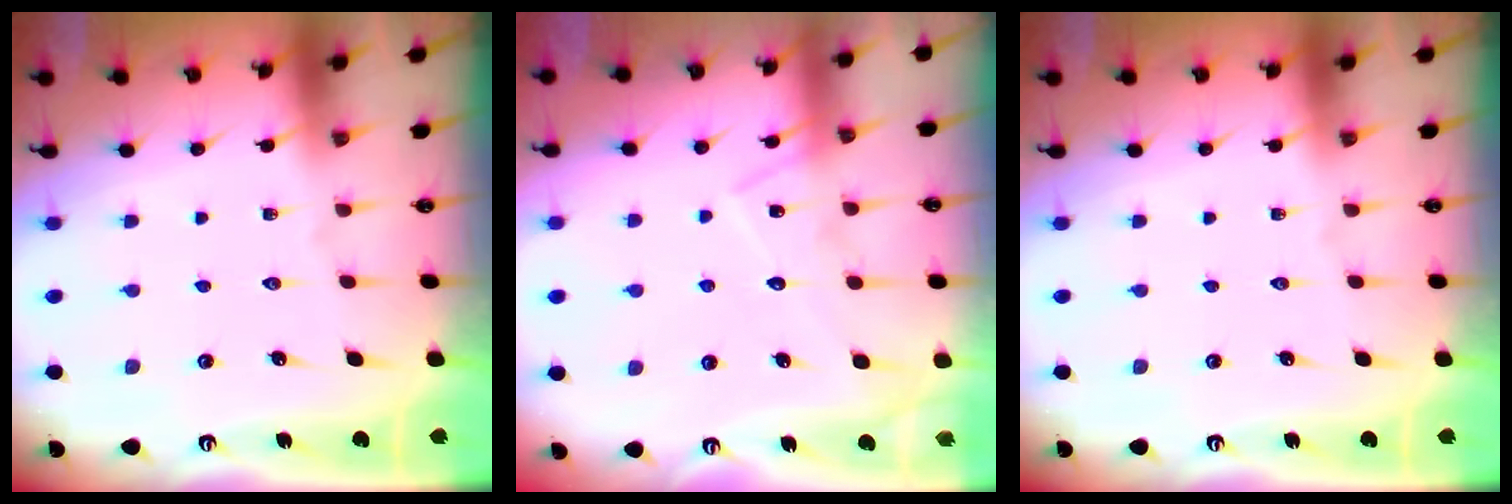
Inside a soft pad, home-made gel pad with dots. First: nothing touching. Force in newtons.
{"total": 11.1, "press": 11.1, "slide": 0.9}
{"total": 0.0}